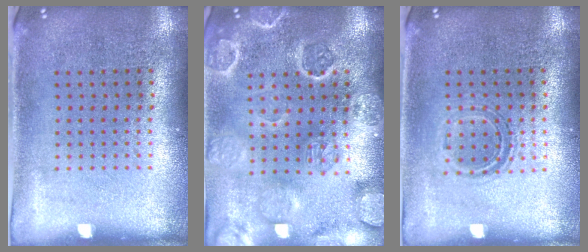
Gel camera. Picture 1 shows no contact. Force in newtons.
{"total": 3.3, "press": 3.1, "slide": 0.9}
{"total": 1.1, "press": 0.9, "slide": 0.6}